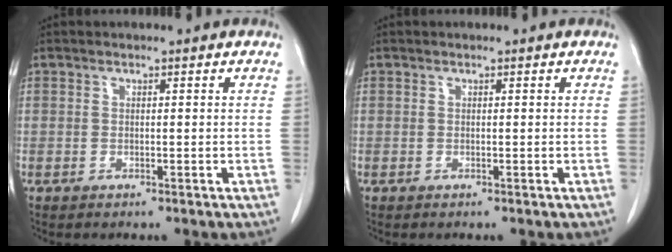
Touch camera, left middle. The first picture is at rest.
{"total": 0.0}